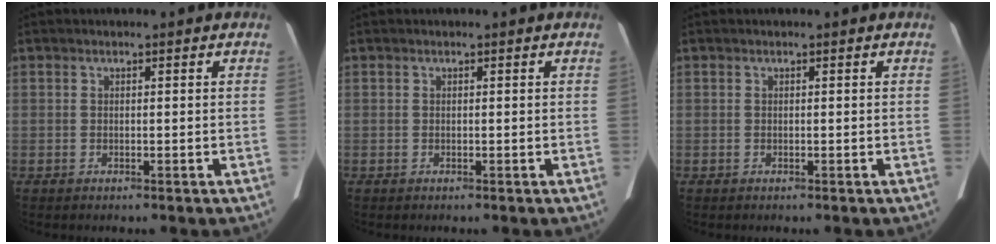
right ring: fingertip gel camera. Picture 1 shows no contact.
{"total": 0.0}
{"total": 0.0}